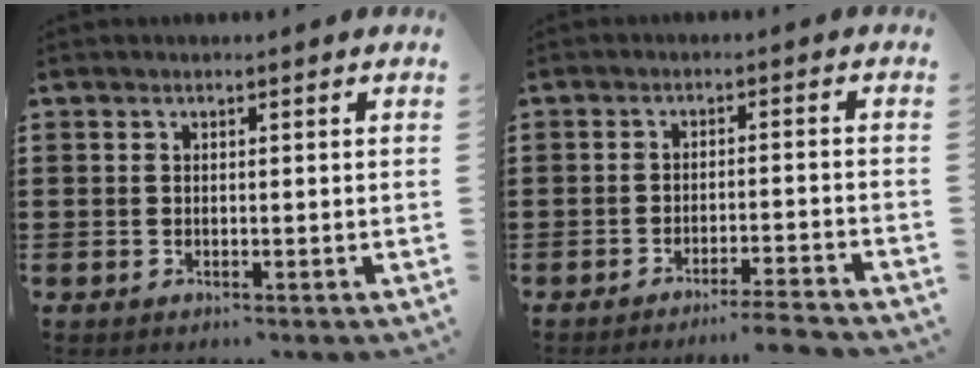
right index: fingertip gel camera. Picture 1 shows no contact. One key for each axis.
{"total": 3.5, "fx": -3.3, "fy": -0.5, "fz": 1.1, "tx": -0.019, "ty": -0.008, "tz": -0.066}